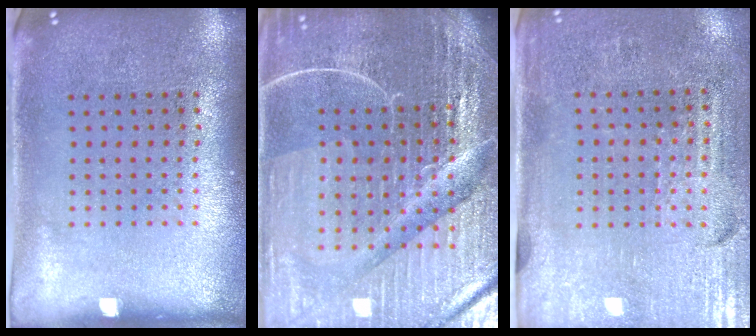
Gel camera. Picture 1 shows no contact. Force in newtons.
{"total": 6.8, "press": 6.0, "slide": 3.2}
{"total": 3.4, "press": 3.1, "slide": 1.4}